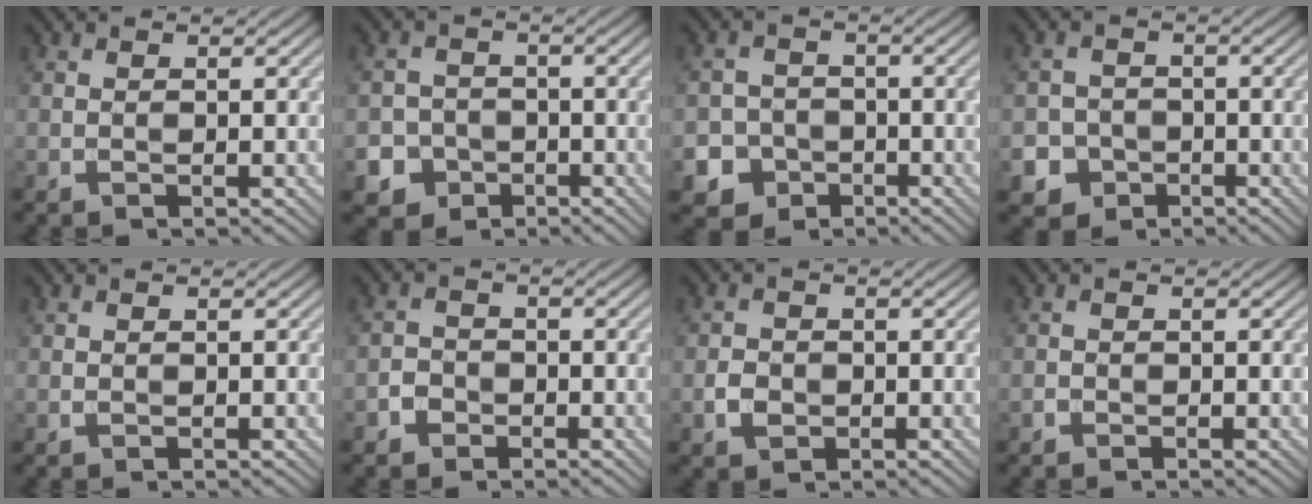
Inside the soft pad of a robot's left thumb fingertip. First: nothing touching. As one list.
[{"total": 5.4, "force": [-2.8, 4.5, 1.0], "torque": [-0.006, -0.007, -0.067]}, {"total": 6.0, "force": [-3.2, 5.0, 1.1], "torque": [-0.012, -0.011, -0.076]}, {"total": 4.8, "force": [-2.4, 4.1, 0.8], "torque": [-0.002, -0.005, -0.059]}, {"total": 0.0}, {"total": 2.2, "force": [-1.3, 1.7, 0.6], "torque": [-0.006, 0.004, -0.030]}, {"total": 2.2, "force": [-0.7, 1.8, 1.1], "torque": [-0.021, -0.004, -0.019]}, {"total": 0.5, "force": [-0.3, 0.4, 0.1], "torque": [0.000, -0.002, -0.007]}]